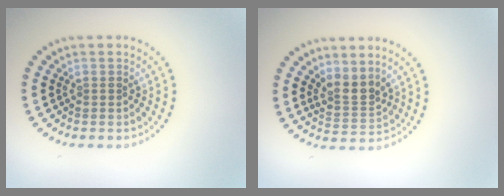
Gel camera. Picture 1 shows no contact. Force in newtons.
{"total": 2.6, "press": 2.0, "slide": 1.8}